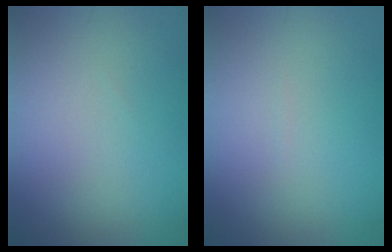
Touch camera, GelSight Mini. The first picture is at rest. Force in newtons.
{"total": 0.0}